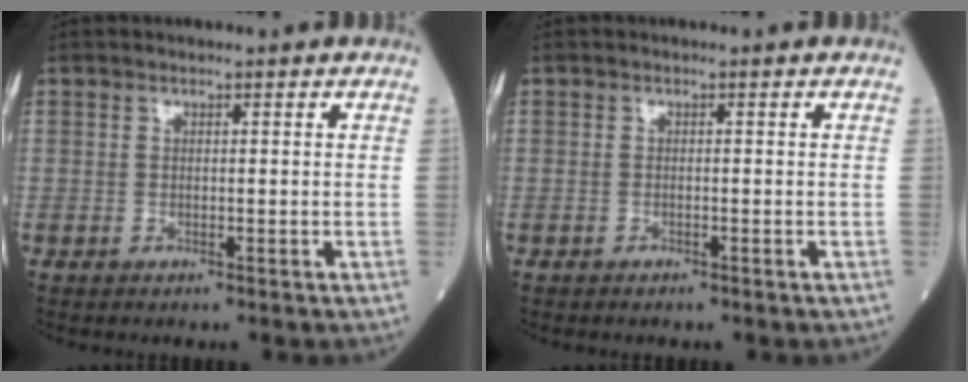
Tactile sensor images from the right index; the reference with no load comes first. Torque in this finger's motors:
{"motor_torque": [-0.40, -0.19, 0.14, 0.02]}